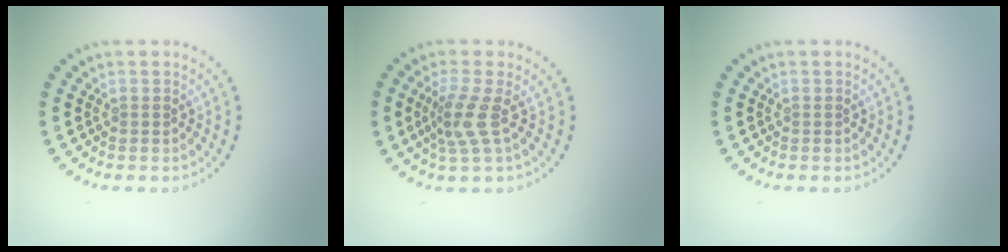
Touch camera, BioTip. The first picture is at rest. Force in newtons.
{"total": 2.8, "press": 2.1, "slide": 1.8}
{"total": 0.0}